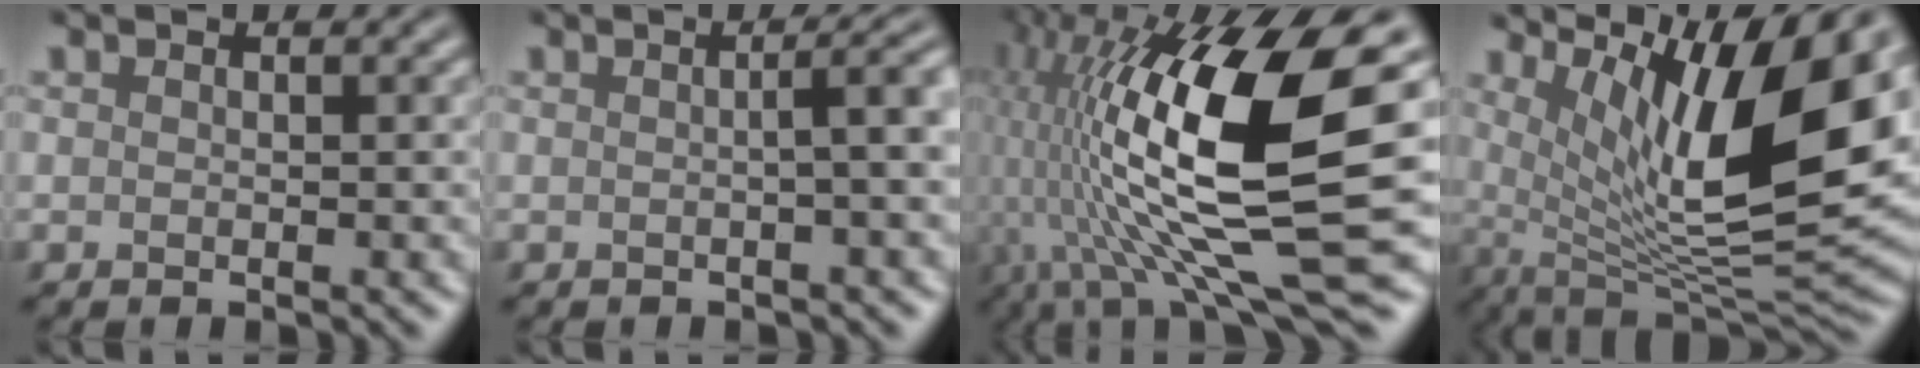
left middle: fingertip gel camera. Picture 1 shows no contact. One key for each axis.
{"total": 3.9, "fx": 0.0, "fy": 1.2, "fz": 3.7, "tx": -0.034, "ty": 0.022, "tz": -0.003}
{"total": 17.7, "fx": 1.1, "fy": 6.3, "fz": 16.5, "tx": -0.335, "ty": 0.007, "tz": 0.025}
{"total": 13.4, "fx": 4.5, "fy": 4.2, "fz": 11.9, "tx": -0.190, "ty": 0.003, "tz": 0.083}